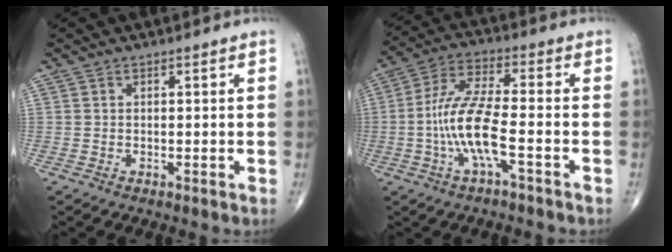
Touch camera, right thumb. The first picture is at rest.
{"total": 11.2, "force": [-3.1, 2.6, 10.4], "torque": [-0.235, 0.033, -0.060]}